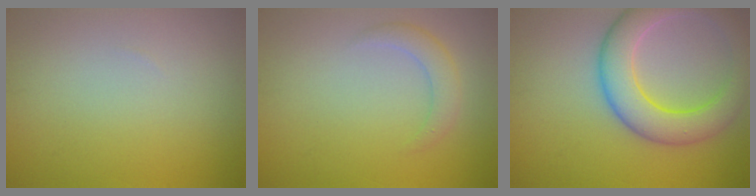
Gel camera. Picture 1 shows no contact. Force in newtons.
{"total": 2.3, "press": 2.3, "slide": 0.1}
{"total": 7.2, "press": 7.2, "slide": 0.5}